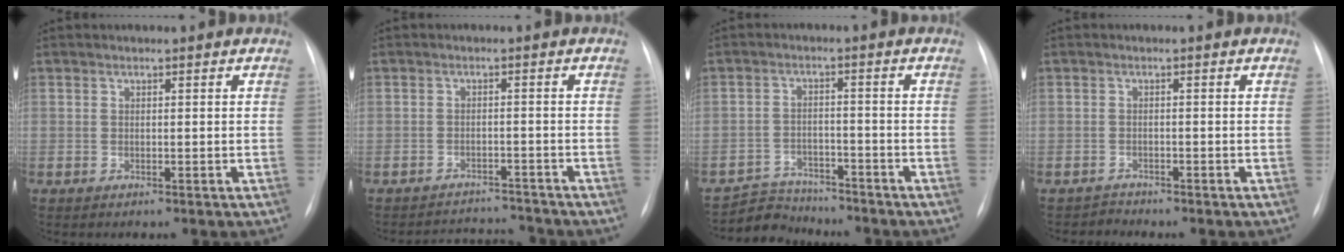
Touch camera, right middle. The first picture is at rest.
{"total": 5.0, "force": [-5.0, 0.1, -0.6], "torque": [0.005, 0.004, -0.076]}
{"total": 5.7, "force": [-5.4, 1.5, -1.0], "torque": [0.016, 0.006, -0.093]}
{"total": 1.4, "force": [-1.2, 0.0, -0.8], "torque": [0.019, -0.009, -0.021]}